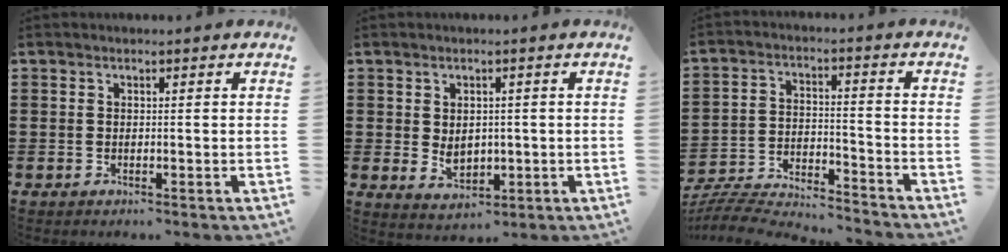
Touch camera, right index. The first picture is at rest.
{"total": 3.3, "force": [0.0, 2.5, 2.1], "torque": [-0.031, -0.001, -0.004]}
{"total": 6.1, "force": [-6.0, 0.3, 1.1], "torque": [-0.036, -0.005, -0.124]}